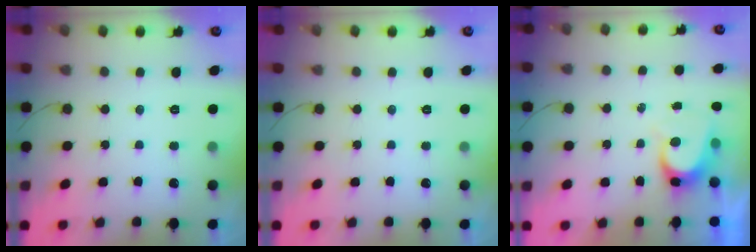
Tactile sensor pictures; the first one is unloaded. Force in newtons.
{"total": 0.0}
{"total": 5.9, "press": 5.9, "slide": 0.5}